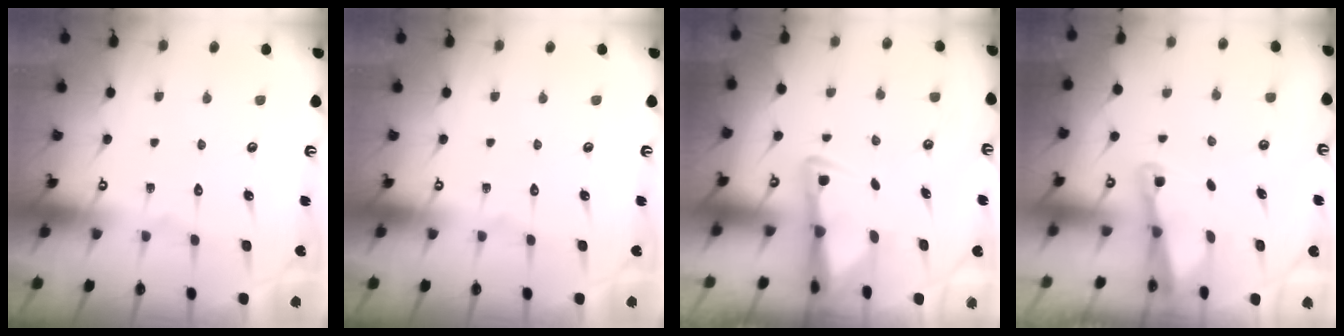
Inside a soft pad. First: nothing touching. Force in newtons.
{"total": 0.0}
{"total": 2.9, "press": 2.9, "slide": 0.4}
{"total": 1.4, "press": 1.4, "slide": 0.2}